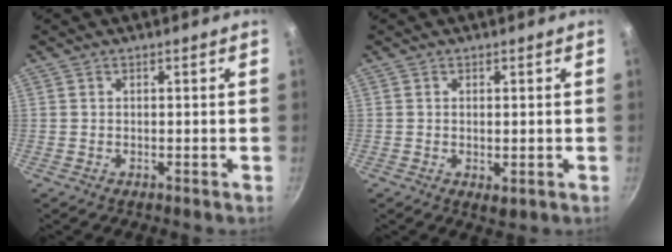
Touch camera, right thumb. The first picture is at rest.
{"total": 2.0, "force": [-0.1, 1.0, 1.7], "torque": [-0.026, -0.007, 0.002]}